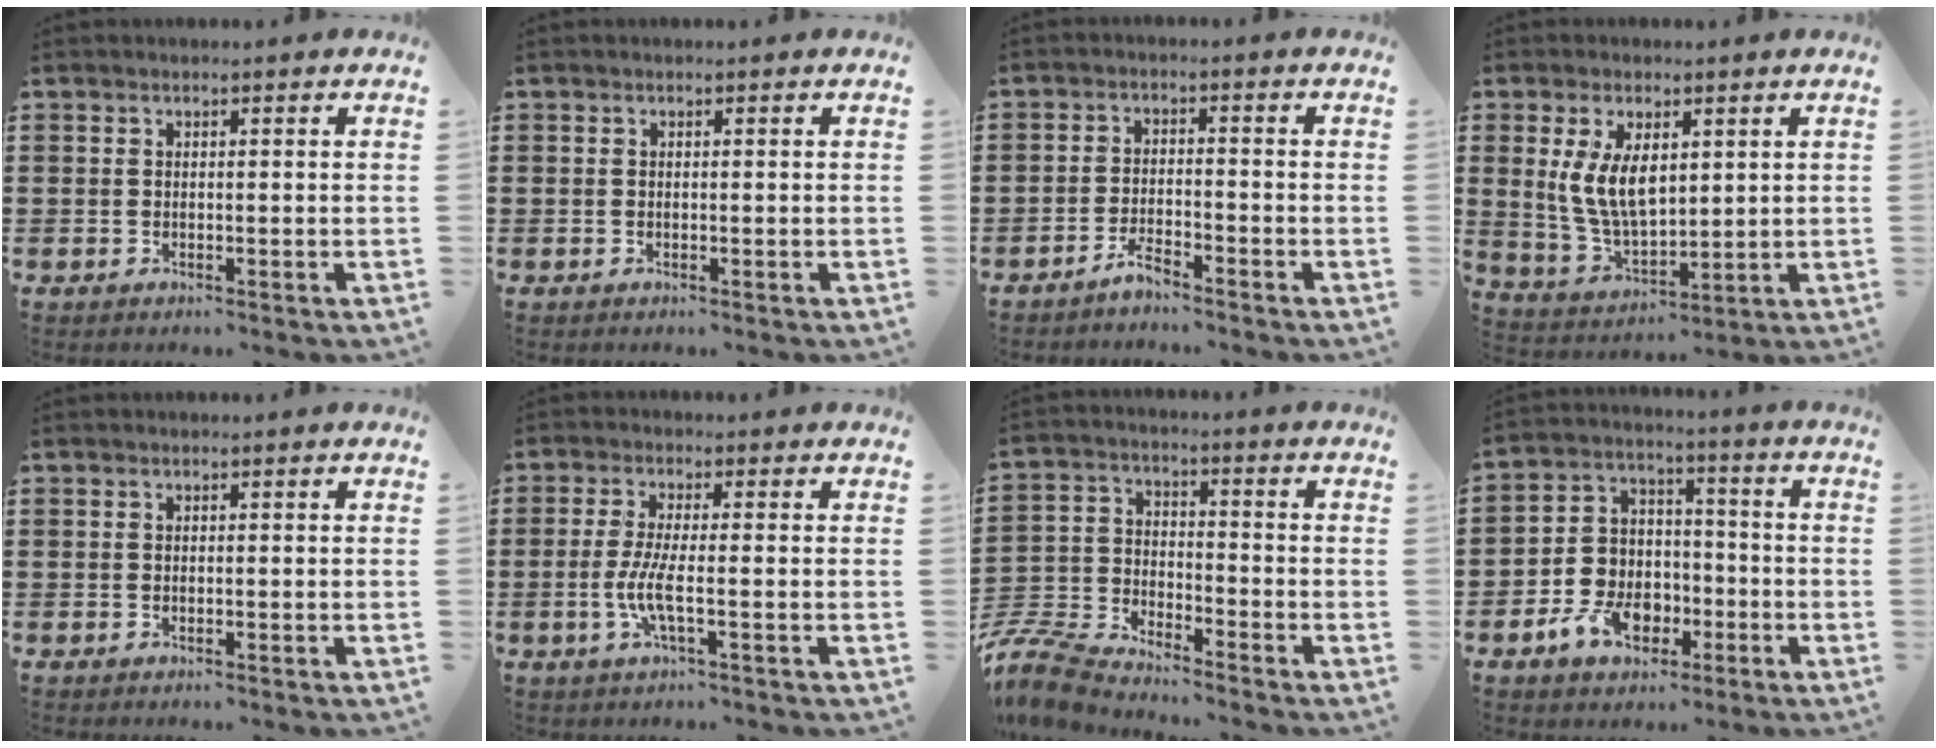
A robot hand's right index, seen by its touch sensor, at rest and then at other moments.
{"total": 0.0}
{"total": 2.9, "force": [-2.8, 0.2, 0.8], "torque": [-0.017, 0.007, -0.055]}
{"total": 8.3, "force": [2.1, 4.5, 6.7], "torque": [-0.150, 0.007, 0.037]}
{"total": 0.0}
{"total": 5.2, "force": [-1.4, 0.7, 4.9], "torque": [-0.115, -0.013, -0.035]}
{"total": 8.0, "force": [-7.8, 0.9, 1.6], "torque": [-0.064, -0.001, -0.164]}
{"total": 7.7, "force": [-3.3, 6.1, 3.4], "torque": [-0.092, 0.023, -0.063]}